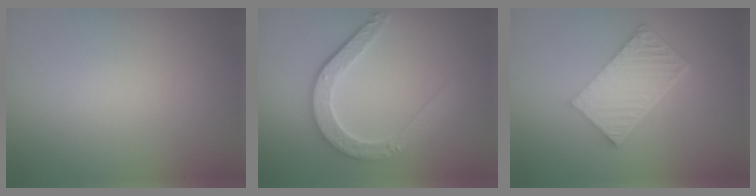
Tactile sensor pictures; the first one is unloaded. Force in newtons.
{"total": 4.7, "press": 3.6, "slide": 3.0}
{"total": 6.7, "press": 4.5, "slide": 5.0}